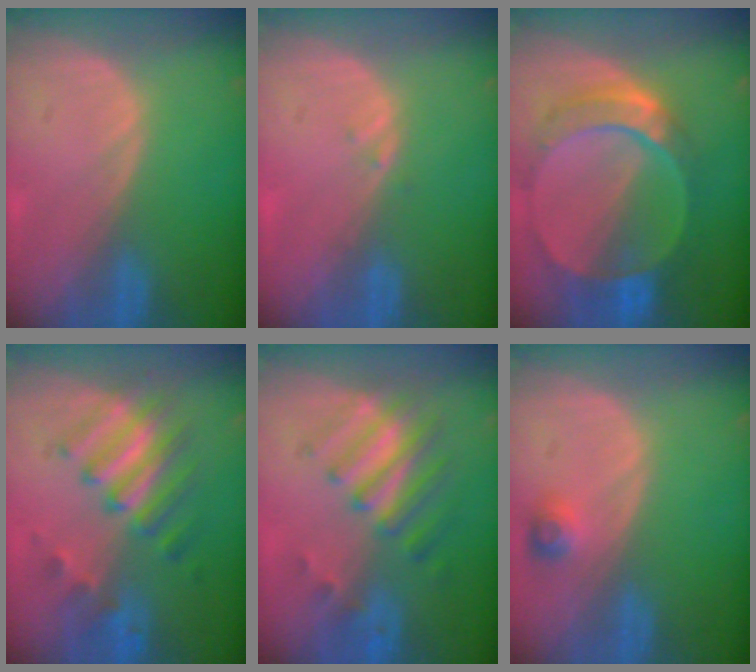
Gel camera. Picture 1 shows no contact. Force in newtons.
{"total": 0.7, "press": 0.6, "slide": 0.3}
{"total": 9.4, "press": 8.3, "slide": 4.5}
{"total": 7.5, "press": 7.4, "slide": 0.9}
{"total": 7.8, "press": 7.0, "slide": 3.4}
{"total": 2.3, "press": 2.2, "slide": 0.7}